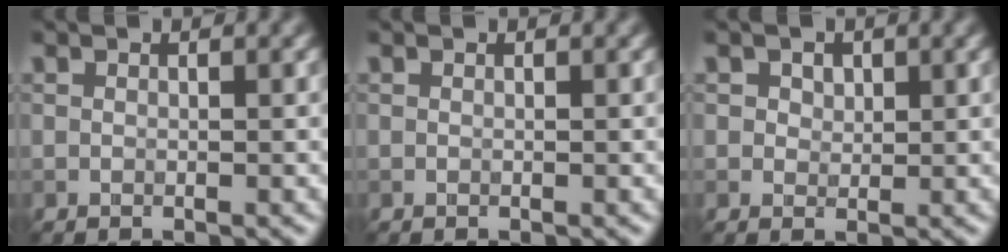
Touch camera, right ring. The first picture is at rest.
{"total": 0.0}
{"total": 2.0, "force": [1.1, 1.4, 0.8], "torque": [-0.013, 0.010, 0.008]}